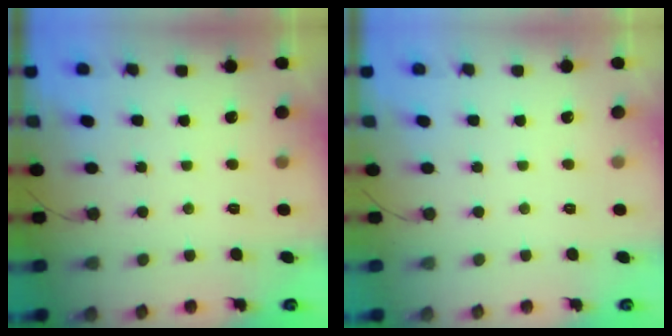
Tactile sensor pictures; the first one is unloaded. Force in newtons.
{"total": 0.0}